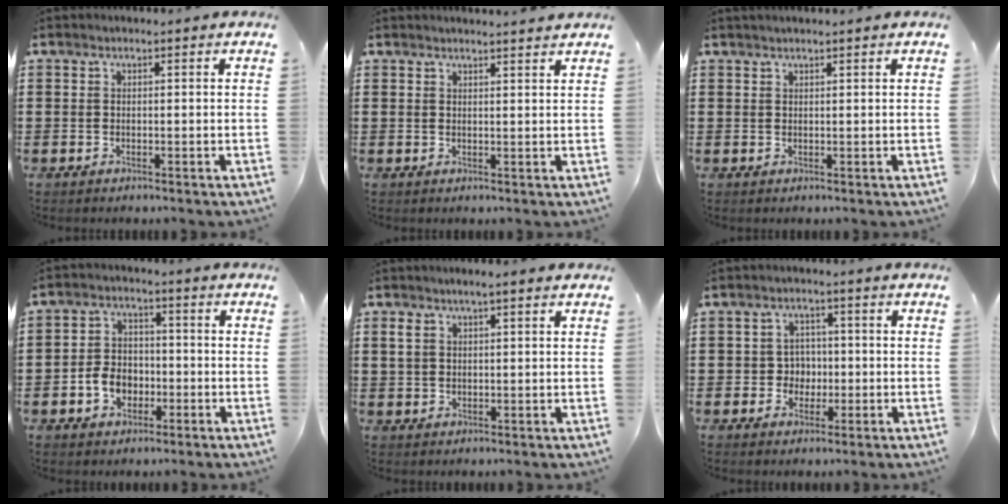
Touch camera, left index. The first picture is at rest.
{"total": 1.9, "force": [1.8, -0.3, 0.4], "torque": [-0.011, -0.002, 0.035]}
{"total": 0.9, "force": [0.8, -0.1, 0.4], "torque": [-0.008, -0.002, 0.016]}
{"total": 5.3, "force": [-2.0, 3.9, 3.0], "torque": [-0.066, 0.008, -0.039]}
{"total": 2.5, "force": [1.3, 0.8, 1.9], "torque": [-0.040, 0.004, 0.023]}
{"total": 3.5, "force": [-0.5, 3.3, 1.3], "torque": [-0.031, 0.002, -0.015]}